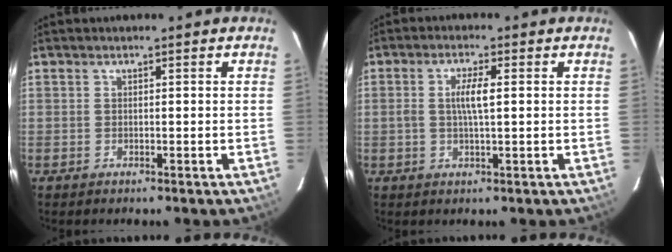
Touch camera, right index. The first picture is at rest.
{"total": 4.0, "force": [0.3, 0.7, 4.0], "torque": [-0.074, 0.002, 0.007]}